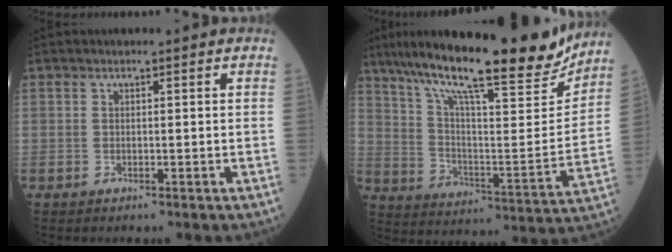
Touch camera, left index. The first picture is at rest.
{"total": 24.6, "force": [20.3, 3.2, 13.6], "torque": [-0.237, -0.015, 0.302]}